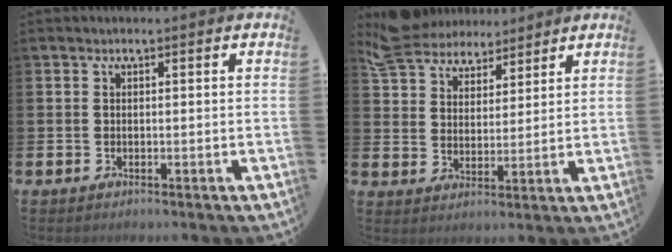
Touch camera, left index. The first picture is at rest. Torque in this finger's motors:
{"motor_torque": [0.01, -0.61, 0.42, 0.12]}